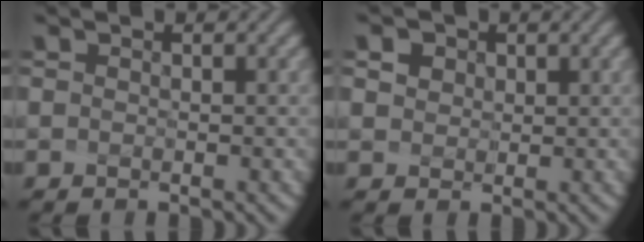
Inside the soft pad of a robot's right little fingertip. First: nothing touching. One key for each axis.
{"total": 4.3, "fx": 2.2, "fy": 3.1, "fz": 2.0, "tx": -0.037, "ty": 0.020, "tz": 0.021}